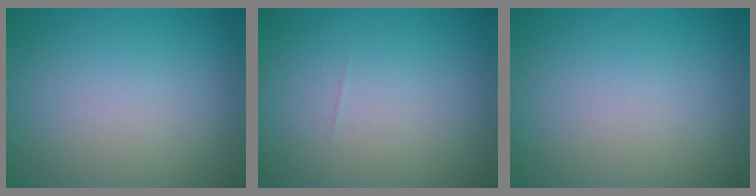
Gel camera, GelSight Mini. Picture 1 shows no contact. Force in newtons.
{"total": 0.0}
{"total": 0.0}